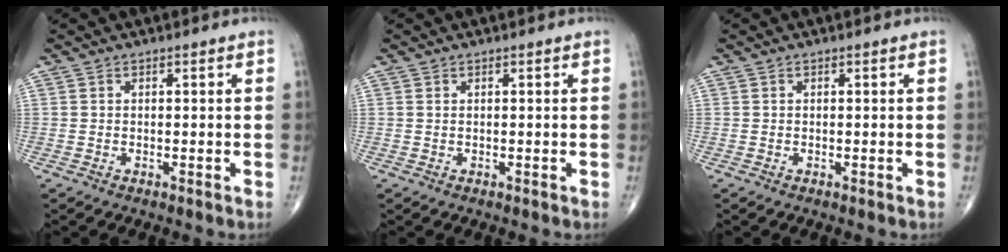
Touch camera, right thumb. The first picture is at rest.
{"total": 0.0}
{"total": 0.0}